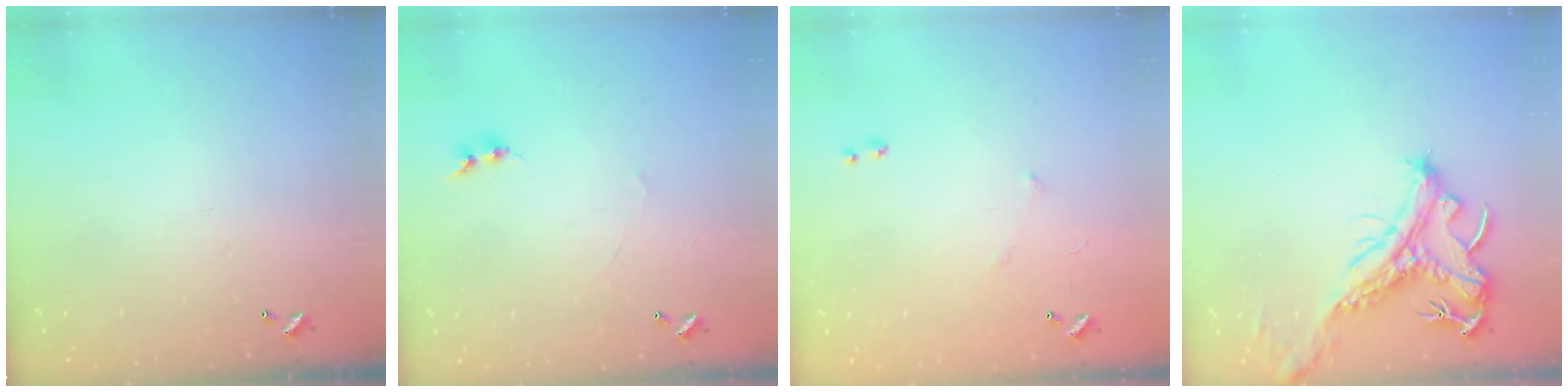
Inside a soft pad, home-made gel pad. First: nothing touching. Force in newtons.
{"total": 0.0}
{"total": 5.2, "press": 5.1, "slide": 0.9}
{"total": 2.0, "press": 1.5, "slide": 1.3}